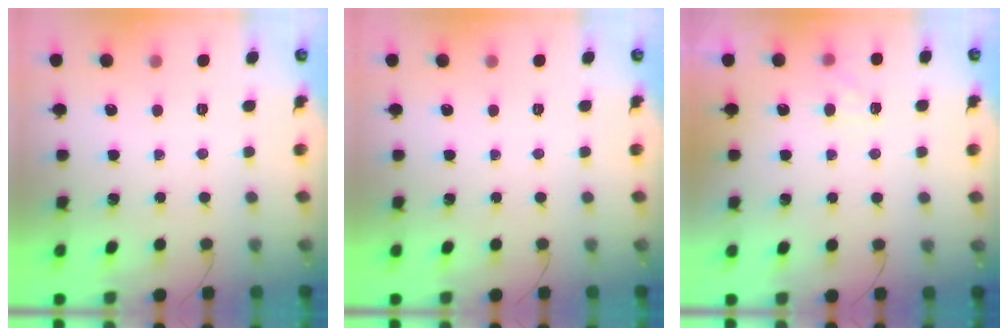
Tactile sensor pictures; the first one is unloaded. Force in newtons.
{"total": 0.0}
{"total": 6.5, "press": 6.2, "slide": 1.9}